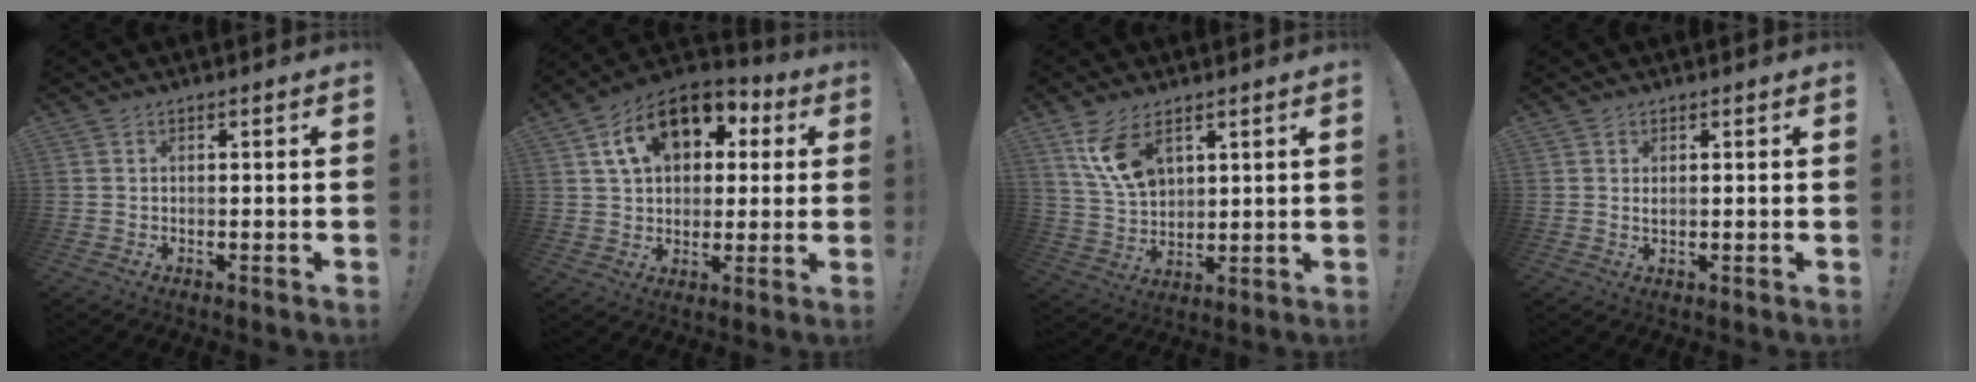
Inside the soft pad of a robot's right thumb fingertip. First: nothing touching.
{"total": 16.8, "force": [7.1, 11.2, 10.3], "torque": [-0.158, -0.017, 0.131]}
{"total": 11.5, "force": [6.4, 6.2, 7.3], "torque": [-0.135, -0.025, 0.123]}
{"total": 1.2, "force": [0.7, 0.5, 0.8], "torque": [-0.009, -0.002, 0.011]}